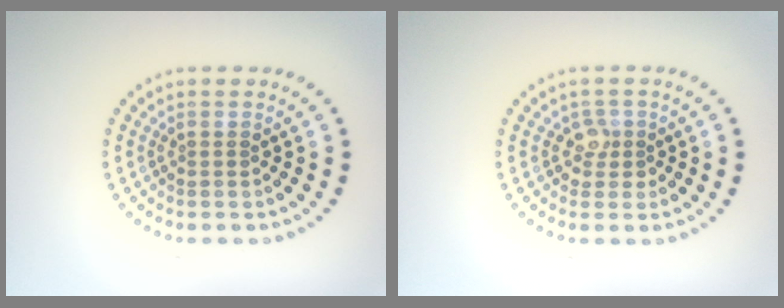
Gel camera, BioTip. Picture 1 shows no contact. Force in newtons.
{"total": 1.7, "press": 1.4, "slide": 0.9}